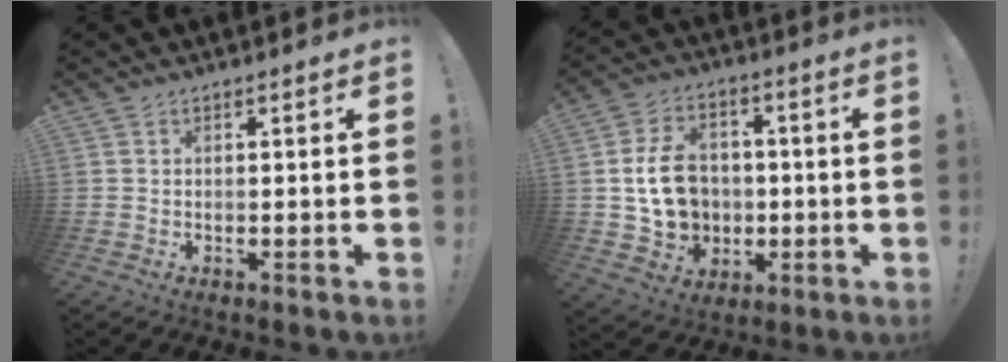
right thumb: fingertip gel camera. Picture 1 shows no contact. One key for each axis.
{"total": 14.3, "fx": -0.4, "fy": 12.0, "fz": 7.9, "tx": -0.119, "ty": 0.009, "tz": 0.004}